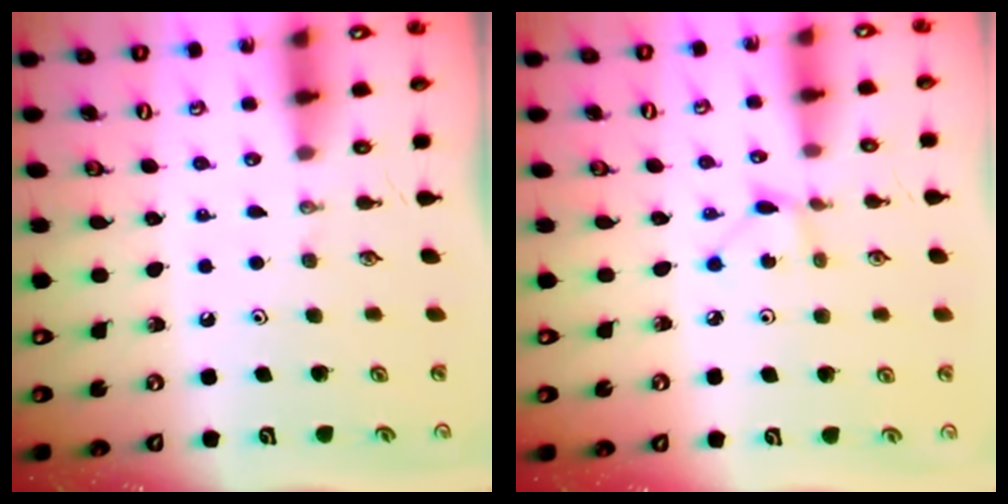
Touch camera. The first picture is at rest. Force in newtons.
{"total": 2.3, "press": 2.3, "slide": 0.2}